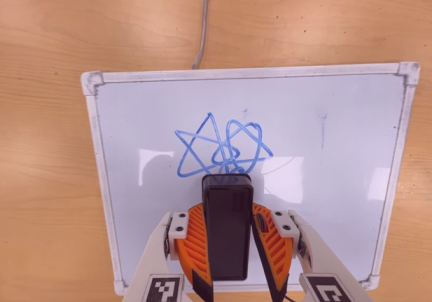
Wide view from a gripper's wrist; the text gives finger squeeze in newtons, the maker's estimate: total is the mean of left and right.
{"total": 7.1, "left": 6.5, "right": 7.7}